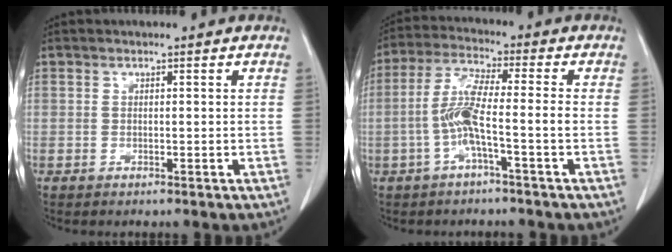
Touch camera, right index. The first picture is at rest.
{"total": 7.2, "force": [-1.9, 0.0, 6.9], "torque": [-0.146, 0.015, -0.040]}